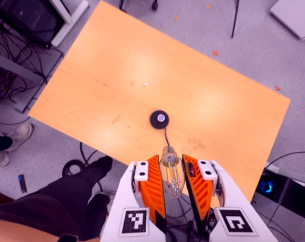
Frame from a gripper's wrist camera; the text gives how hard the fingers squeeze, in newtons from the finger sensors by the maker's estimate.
{"total": 12.1, "left": 12.5, "right": 11.8}